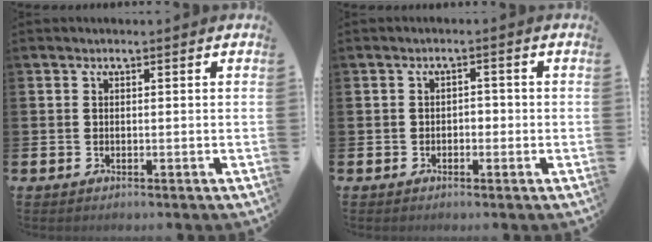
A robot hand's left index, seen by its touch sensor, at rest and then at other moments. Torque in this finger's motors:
{"motor_torque": [0.05, 0.03, 0.06, 0.02]}